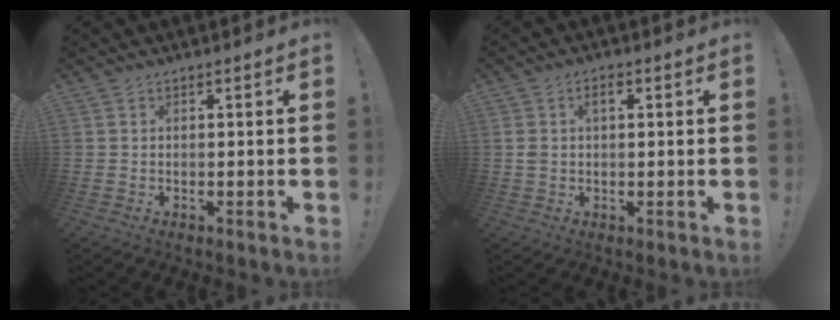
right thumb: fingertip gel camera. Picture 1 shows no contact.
{"total": 3.5, "force": [1.0, 2.1, 2.6], "torque": [-0.044, 0.006, 0.014]}